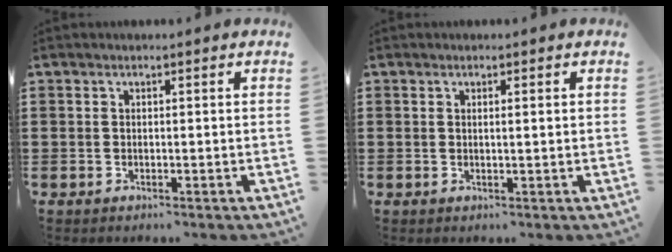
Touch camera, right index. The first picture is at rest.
{"total": 0.8, "force": [0.2, -0.1, 0.7], "torque": [-0.014, -0.002, 0.003]}